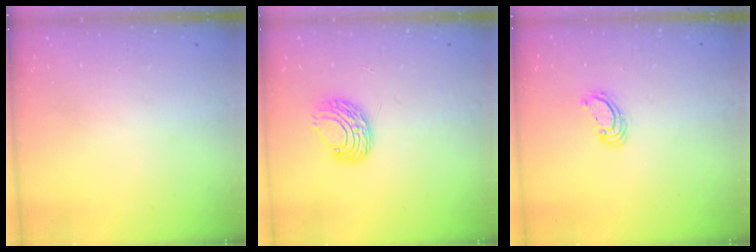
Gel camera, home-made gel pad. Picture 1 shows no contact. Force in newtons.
{"total": 8.1, "press": 8.1, "slide": 0.5}
{"total": 3.0, "press": 3.0, "slide": 0.3}